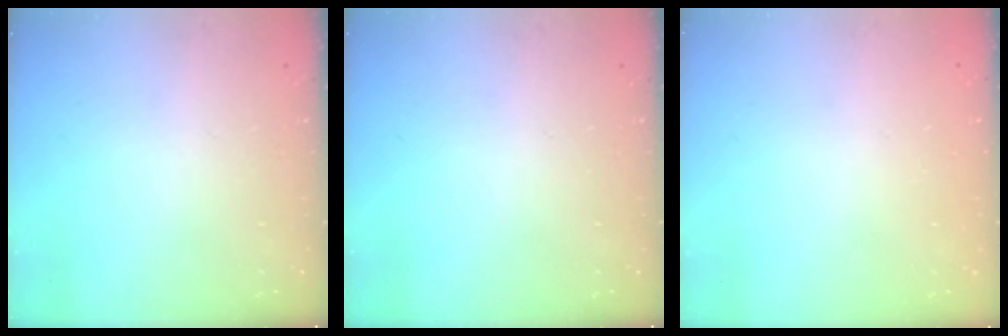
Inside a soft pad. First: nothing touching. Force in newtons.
{"total": 0.0}
{"total": 0.0}